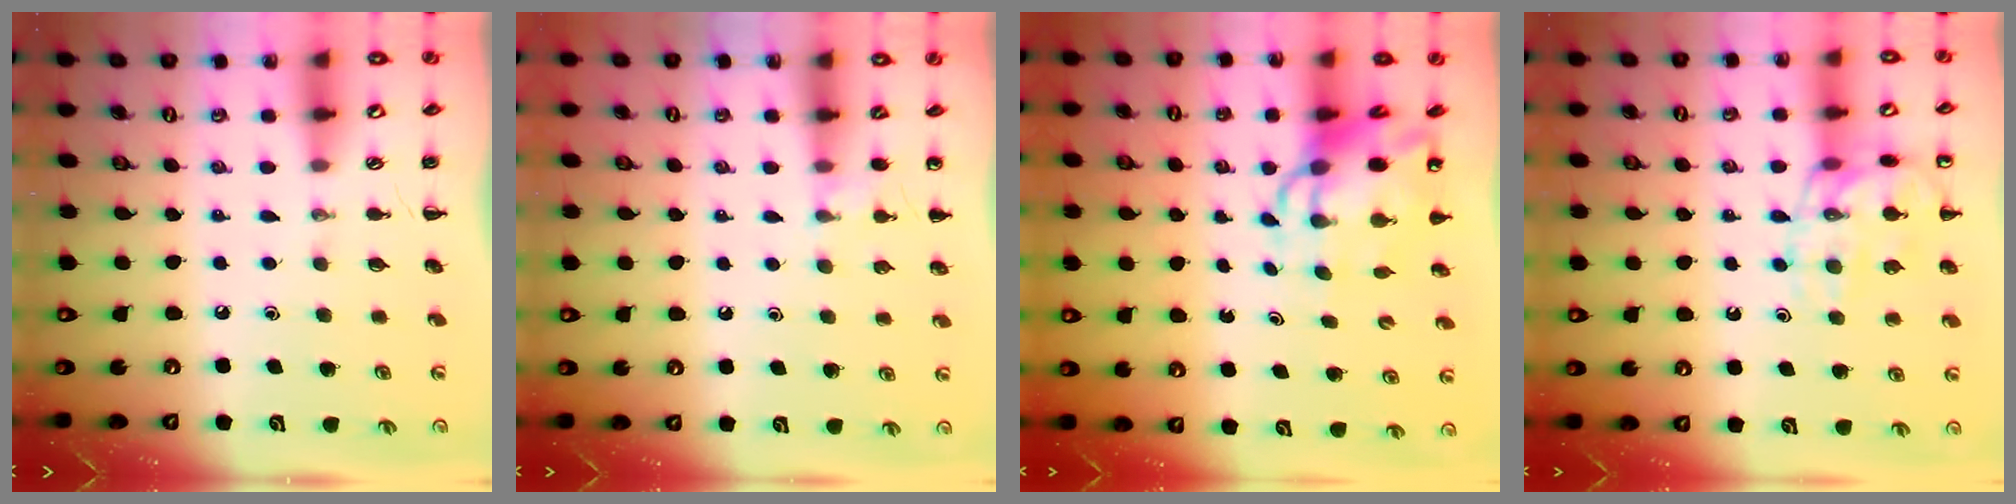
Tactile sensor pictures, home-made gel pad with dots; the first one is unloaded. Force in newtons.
{"total": 5.8, "press": 5.6, "slide": 1.8}
{"total": 8.2, "press": 7.8, "slide": 2.4}
{"total": 14.0, "press": 13.9, "slide": 1.6}